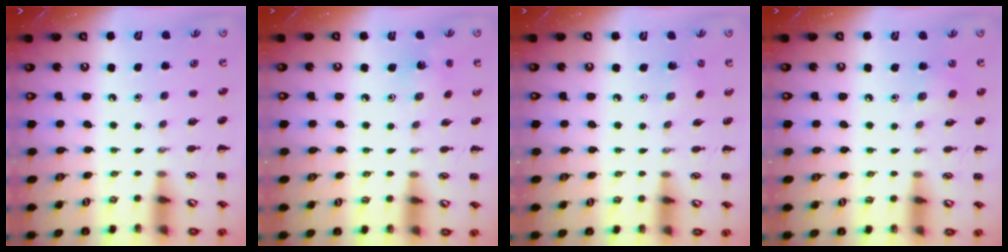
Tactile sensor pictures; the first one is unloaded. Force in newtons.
{"total": 1.6, "press": 1.5, "slide": 0.5}
{"total": 1.4, "press": 1.3, "slide": 0.5}
{"total": 4.7, "press": 4.5, "slide": 1.1}